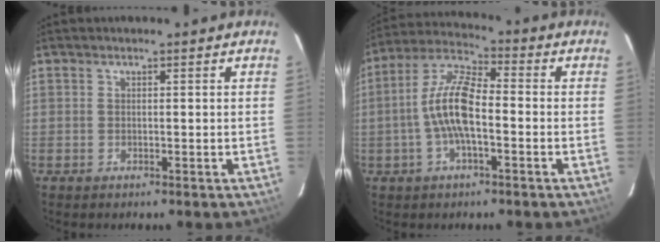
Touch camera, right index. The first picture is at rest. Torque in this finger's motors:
{"motor_torque": [1.58, -0.16, 0.82, 0.20]}